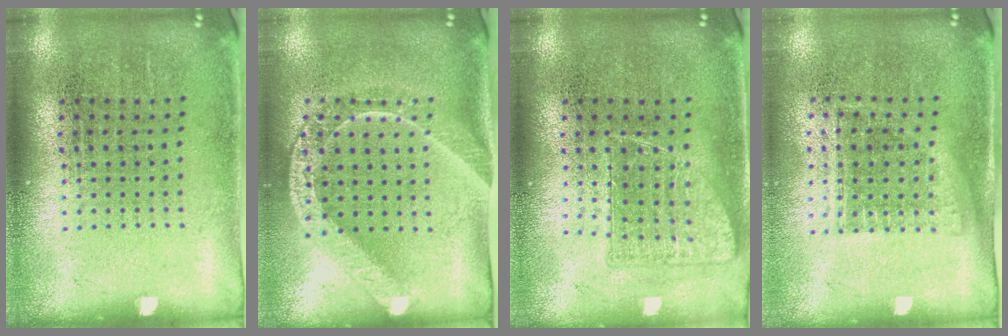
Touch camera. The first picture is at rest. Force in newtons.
{"total": 2.1, "press": 1.7, "slide": 1.1}
{"total": 0.8, "press": 0.8, "slide": 0.2}
{"total": 1.2, "press": 0.9, "slide": 0.7}